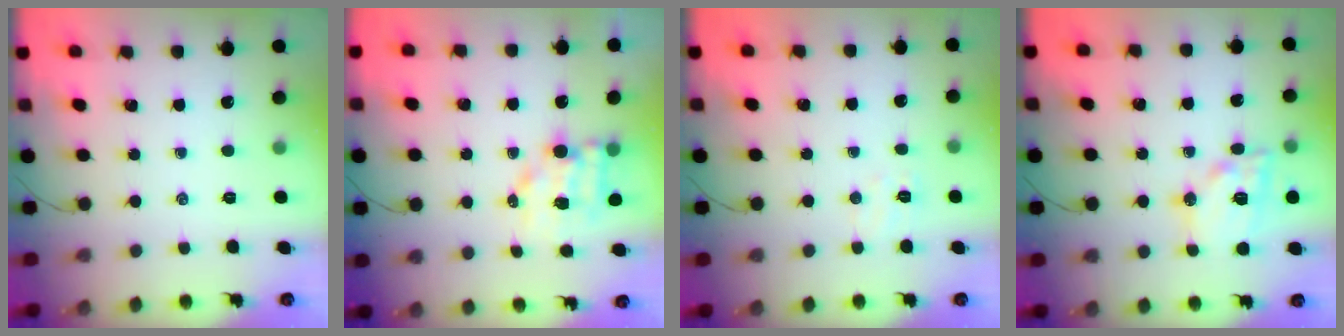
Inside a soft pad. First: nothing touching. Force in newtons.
{"total": 7.8, "press": 7.8, "slide": 0.8}
{"total": 4.9, "press": 4.8, "slide": 1.2}
{"total": 15.0, "press": 14.8, "slide": 2.3}